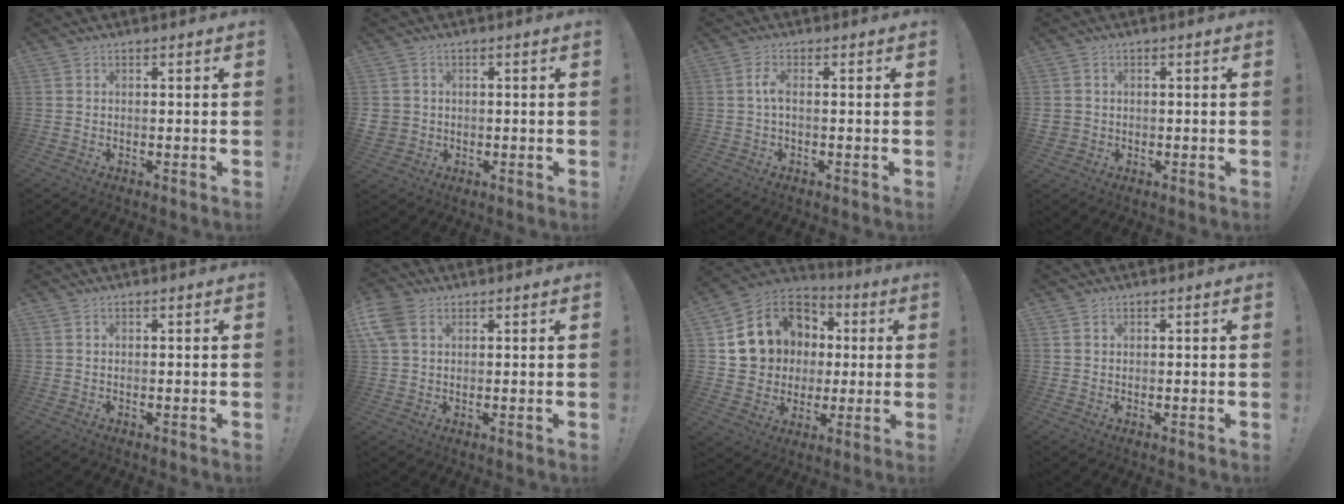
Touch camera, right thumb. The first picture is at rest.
{"total": 3.5, "force": [0.3, 3.3, 1.1], "torque": [-0.025, 0.001, 0.007]}
{"total": 3.6, "force": [0.0, 1.0, 3.5], "torque": [-0.076, 0.003, -0.002]}
{"total": 2.5, "force": [0.1, 2.3, 0.8], "torque": [-0.009, 0.000, 0.004]}
{"total": 0.0}
{"total": 7.7, "force": [3.3, 5.2, 4.6], "torque": [-0.100, 0.003, 0.068]}
{"total": 15.7, "force": [3.9, 13.9, 6.2], "torque": [-0.079, -0.008, 0.107]}
{"total": 0.9, "force": [0.7, 0.7, 0.1], "torque": [0.001, -0.002, 0.013]}